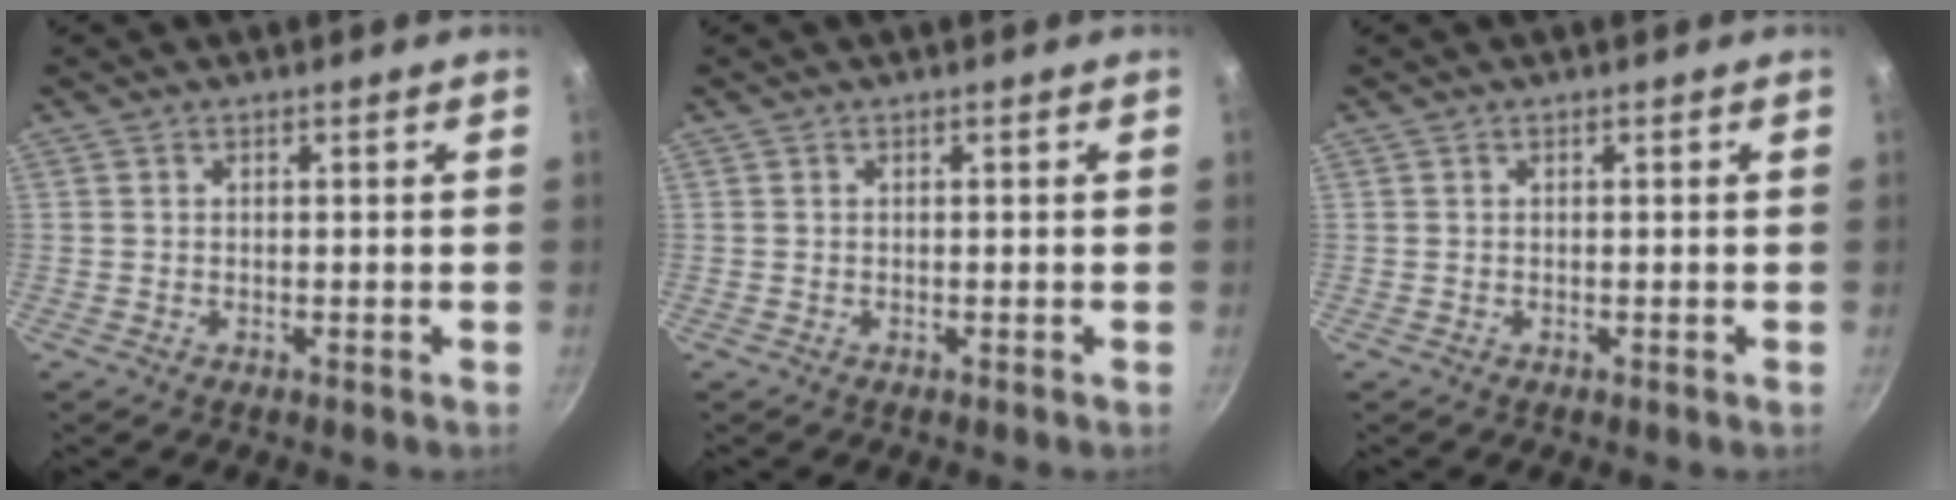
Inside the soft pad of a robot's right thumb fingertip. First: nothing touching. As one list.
[{"total": 0.0}, {"total": 0.0}]